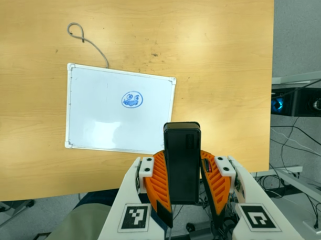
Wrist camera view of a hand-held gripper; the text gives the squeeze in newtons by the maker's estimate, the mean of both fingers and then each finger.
{"total": 9.7, "left": 8.0, "right": 11.4}